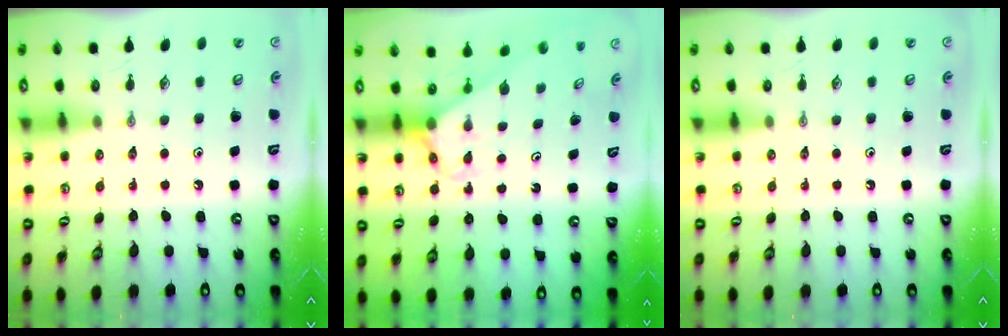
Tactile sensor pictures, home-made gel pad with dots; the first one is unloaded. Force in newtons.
{"total": 2.8, "press": 2.8, "slide": 0.2}
{"total": 0.0}